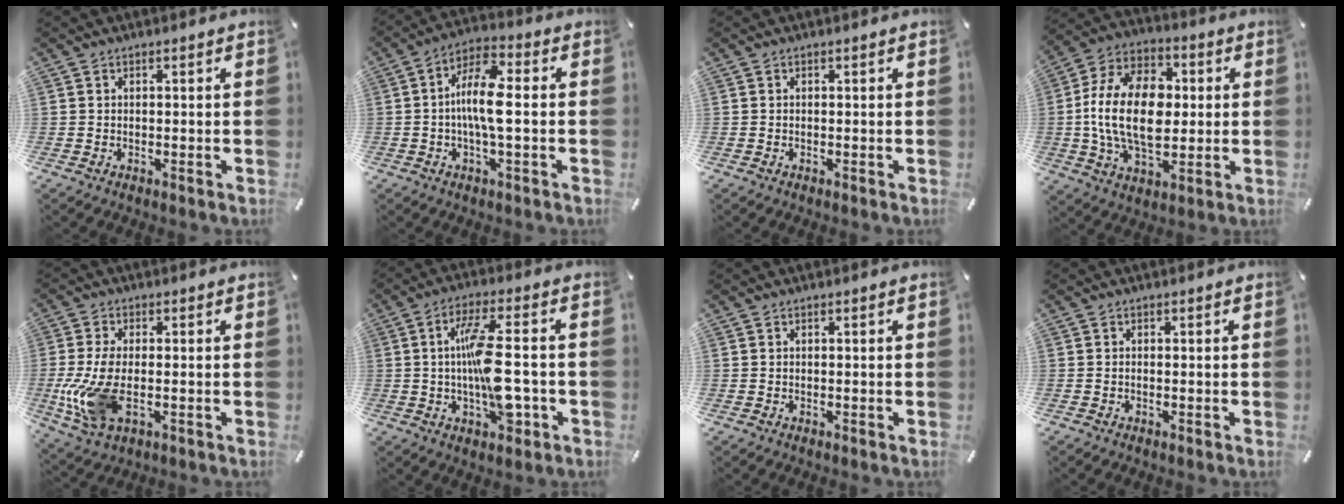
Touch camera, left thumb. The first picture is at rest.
{"total": 10.6, "force": [-0.9, 3.4, 10.0], "torque": [-0.200, 0.002, -0.018]}
{"total": 0.0}
{"total": 18.9, "force": [0.1, 12.5, 14.2], "torque": [-0.297, 0.008, -0.002]}
{"total": 10.9, "force": [-1.8, 5.3, 9.3], "torque": [-0.210, -0.017, -0.025]}
{"total": 13.0, "force": [-1.1, 4.6, 12.1], "torque": [-0.211, -0.004, -0.020]}
{"total": 0.0}
{"total": 0.0}